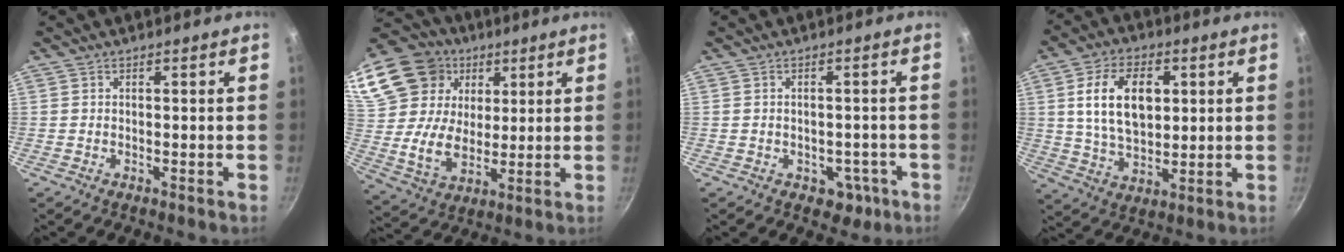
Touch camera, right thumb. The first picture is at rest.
{"total": 25.7, "force": [10.9, 19.5, 12.7], "torque": [-0.267, 0.011, 0.207]}
{"total": 4.5, "force": [-1.8, 3.5, 2.1], "torque": [-0.004, 0.025, -0.002]}
{"total": 13.8, "force": [3.0, 8.6, 10.4], "torque": [-0.159, -0.005, 0.054]}